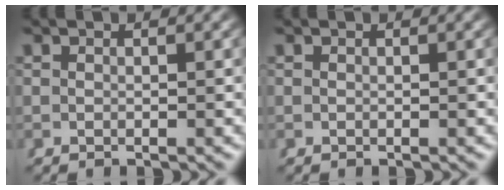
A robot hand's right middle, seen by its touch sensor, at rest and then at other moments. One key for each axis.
{"total": 0.0}